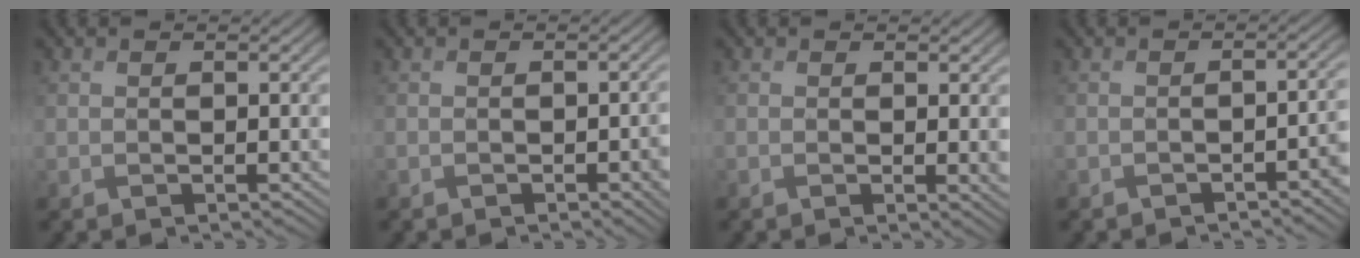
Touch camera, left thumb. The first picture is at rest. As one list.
[{"total": 1.9, "force": [-0.7, 0.8, 1.5], "torque": [-0.019, -0.003, -0.007]}, {"total": 1.3, "force": [0.3, 0.2, 1.3], "torque": [-0.020, -0.005, 0.004]}, {"total": 2.9, "force": [-1.5, 0.6, 2.4], "torque": [-0.025, 0.007, -0.028]}]